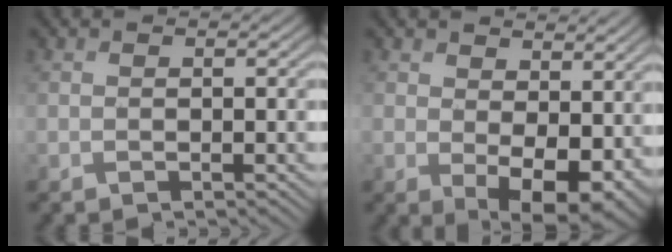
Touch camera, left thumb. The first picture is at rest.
{"total": 8.1, "force": [1.3, 4.9, 6.3], "torque": [-0.102, -0.025, 0.031]}